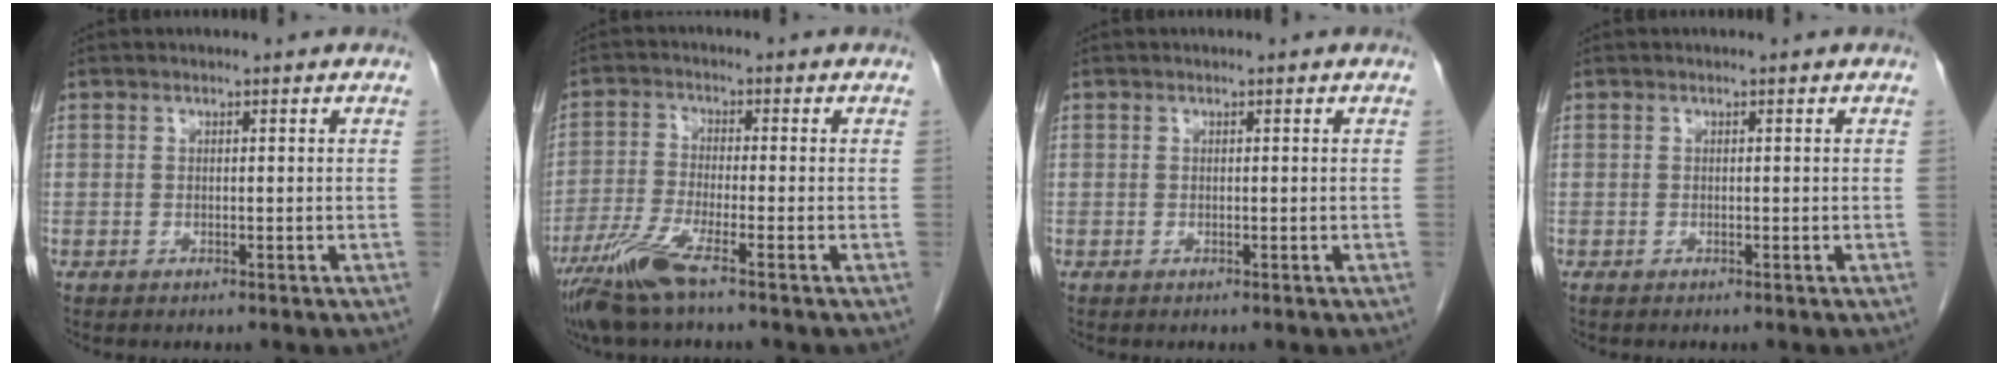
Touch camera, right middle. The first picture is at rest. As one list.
[{"total": 7.3, "force": [-4.9, 0.1, 5.4], "torque": [-0.119, -0.021, -0.099]}, {"total": 0.0}, {"total": 0.0}]